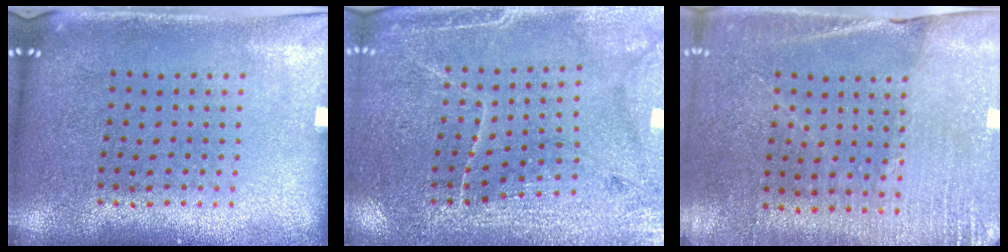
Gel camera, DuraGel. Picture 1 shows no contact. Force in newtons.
{"total": 3.0, "press": 2.9, "slide": 0.4}
{"total": 2.7, "press": 2.7, "slide": 0.6}